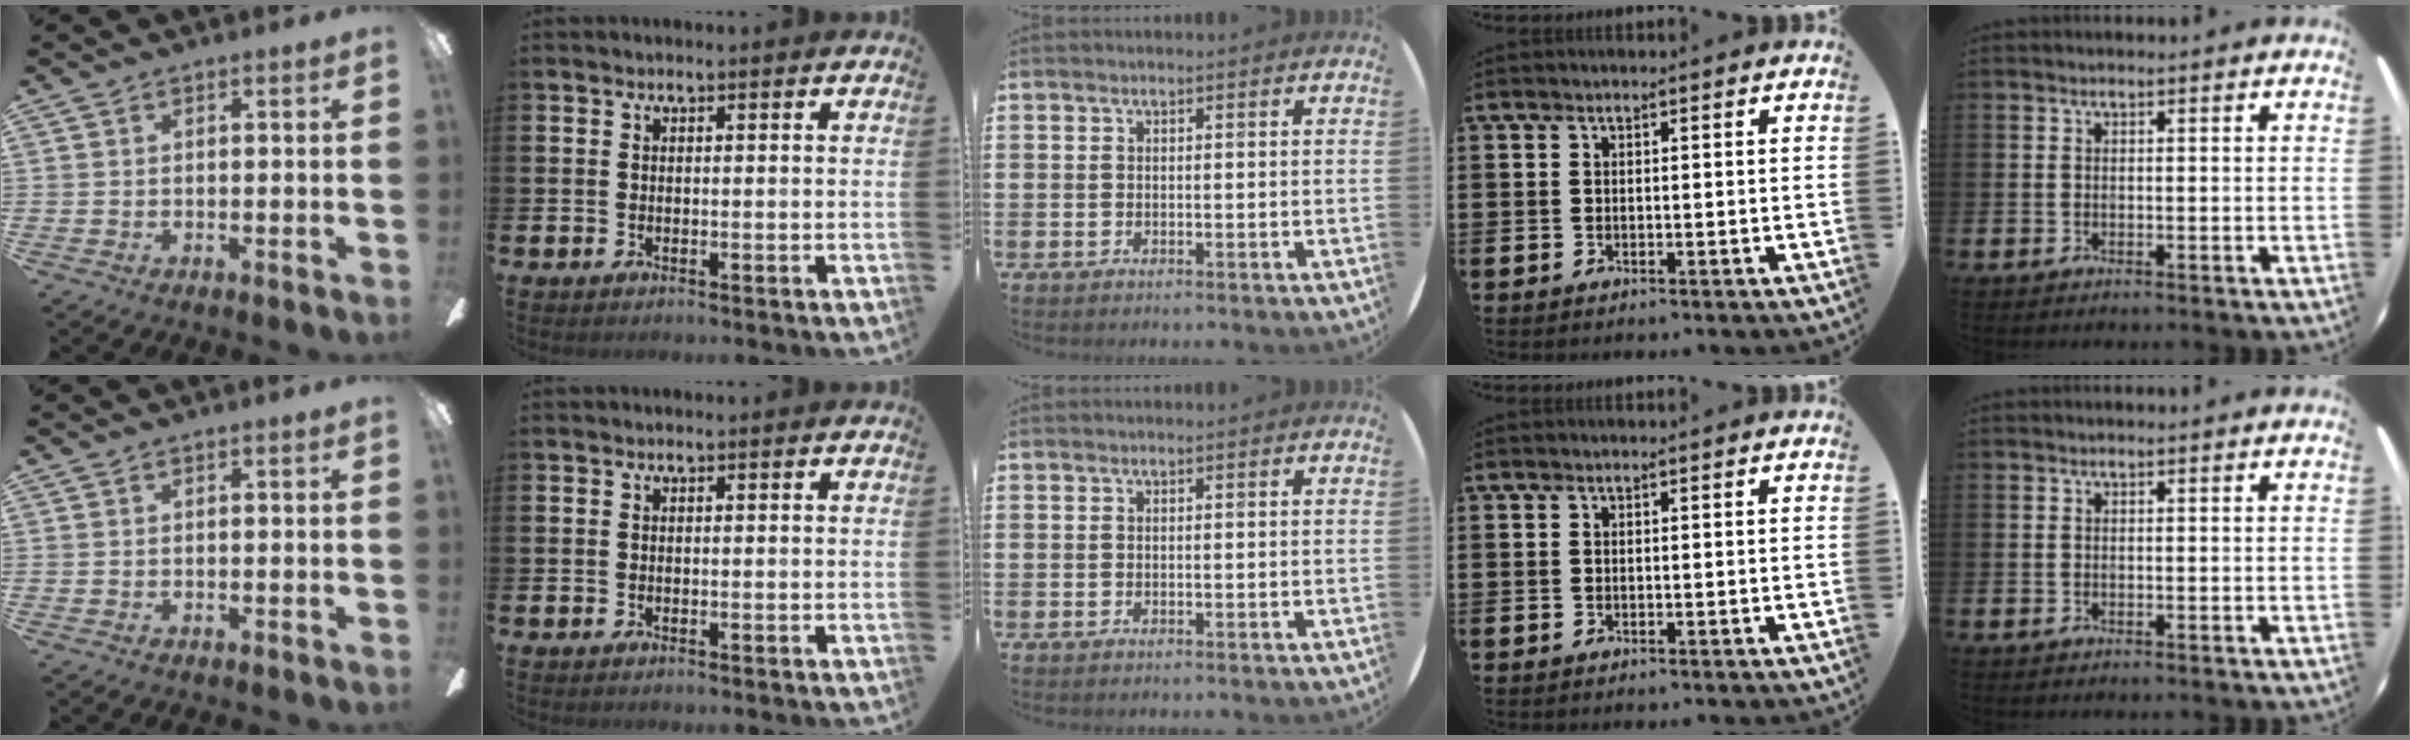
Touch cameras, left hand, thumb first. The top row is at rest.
{}